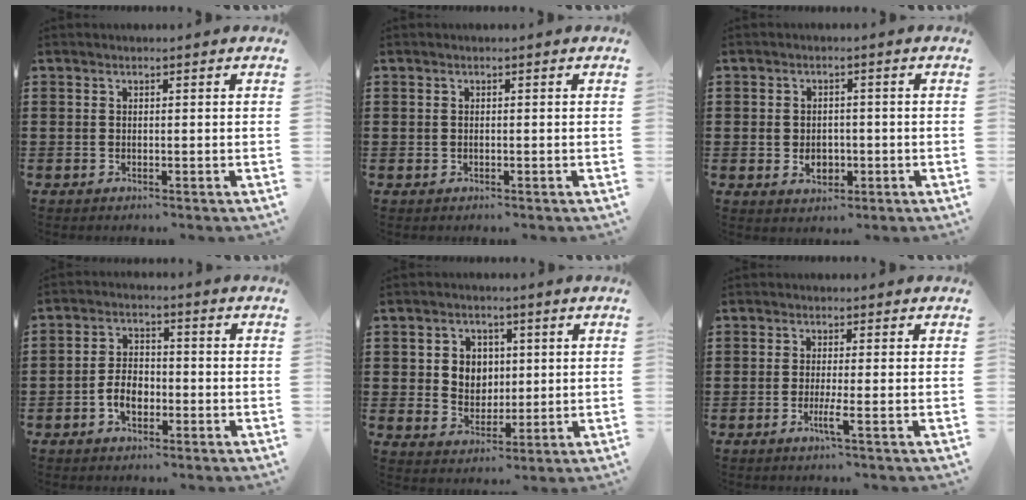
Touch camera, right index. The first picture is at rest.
{"total": 0.0}
{"total": 3.4, "force": [-0.6, 2.6, 2.1], "torque": [-0.039, 0.000, -0.015]}
{"total": 4.4, "force": [-1.8, 2.6, 3.2], "torque": [-0.074, -0.002, -0.036]}
{"total": 4.8, "force": [1.1, 4.4, 1.4], "torque": [-0.039, 0.012, 0.017]}
{"total": 2.9, "force": [-1.1, -0.3, 2.7], "torque": [-0.054, -0.015, -0.021]}